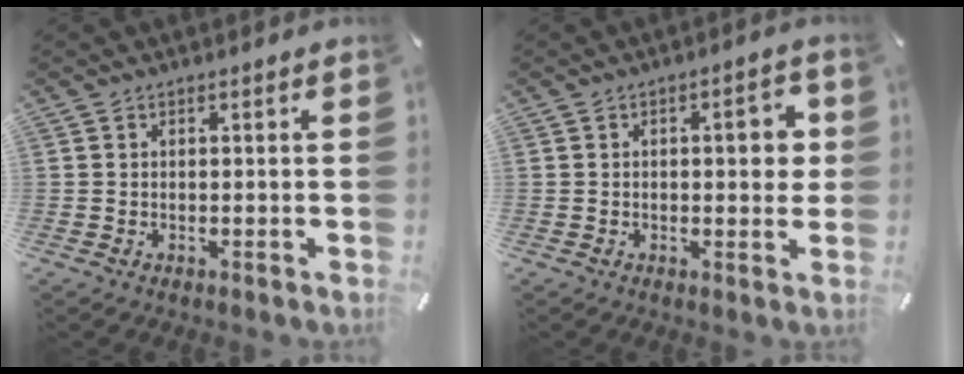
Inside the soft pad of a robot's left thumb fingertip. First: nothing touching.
{"total": 6.2, "force": [0.7, 2.5, 5.7], "torque": [-0.065, -0.001, 0.002]}